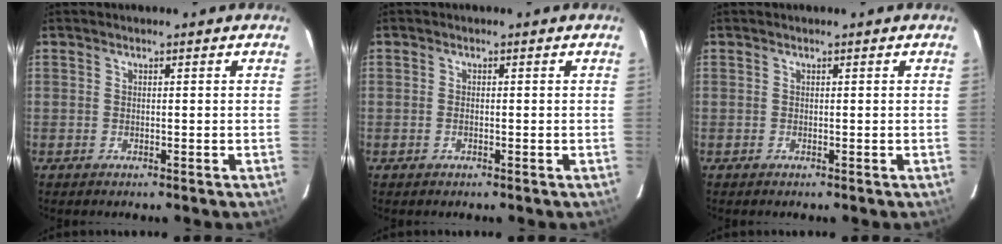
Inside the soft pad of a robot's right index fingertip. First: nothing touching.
{"total": 0.8, "force": [-0.4, 0.4, 0.6], "torque": [-0.013, 0.000, -0.007]}
{"total": 0.0}